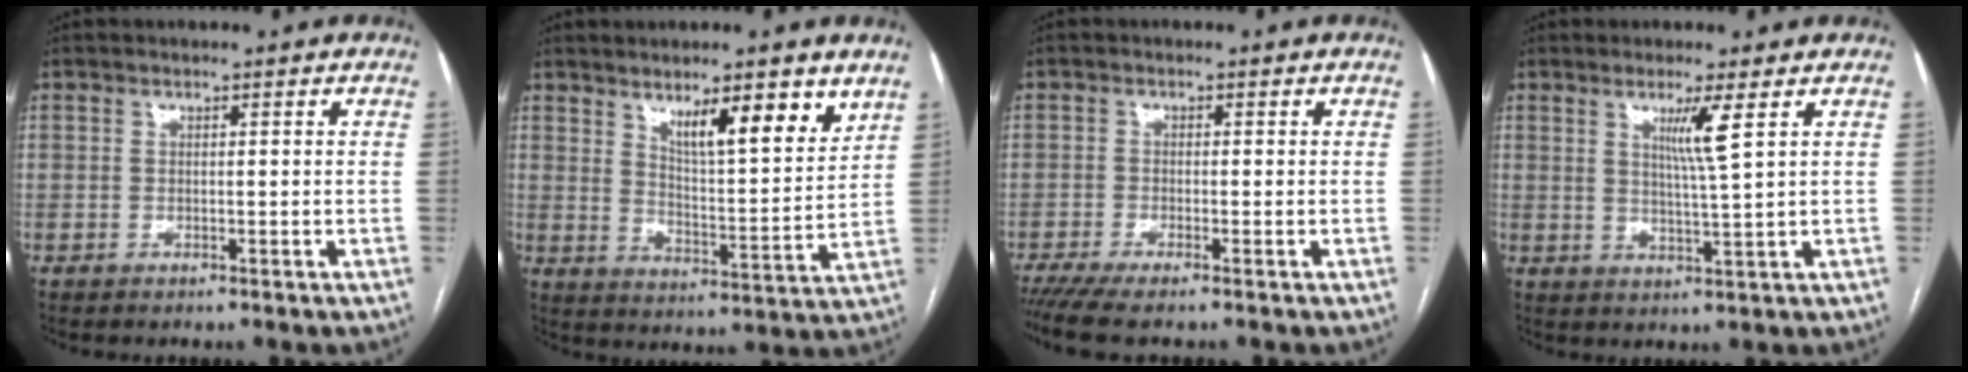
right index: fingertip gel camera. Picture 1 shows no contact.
{"total": 10.5, "force": [6.8, 1.9, 7.8], "torque": [-0.118, -0.011, 0.109]}
{"total": 5.0, "force": [-3.8, 0.1, 3.1], "torque": [-0.049, -0.010, -0.068]}
{"total": 4.6, "force": [2.0, -1.1, 4.1], "torque": [-0.075, -0.012, 0.038]}